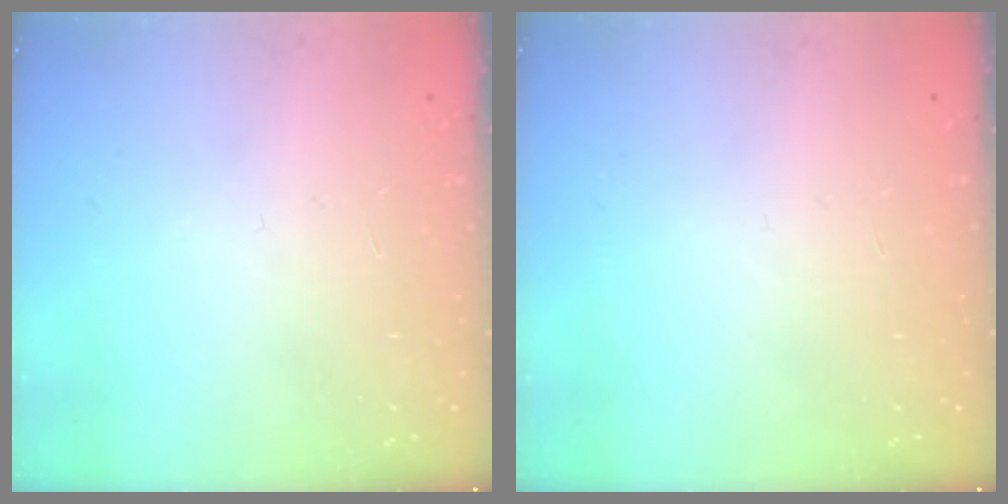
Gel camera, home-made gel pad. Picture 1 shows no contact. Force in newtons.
{"total": 0.0}